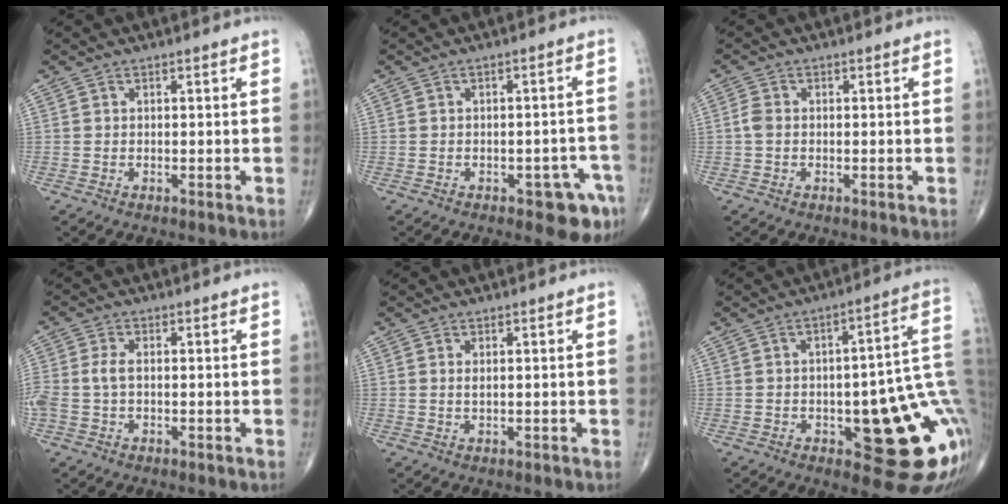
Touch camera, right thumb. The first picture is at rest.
{"total": 6.2, "force": [-3.3, 2.7, 4.6], "torque": [-0.033, 0.018, -0.036]}
{"total": 1.9, "force": [-0.2, 1.3, 1.4], "torque": [-0.029, 0.002, -0.008]}
{"total": 4.0, "force": [-0.2, 2.3, 3.3], "torque": [-0.096, 0.010, -0.004]}
{"total": 1.0, "force": [0.4, 0.3, 0.8], "torque": [-0.016, -0.002, 0.008]}
{"total": 19.8, "force": [-3.3, 6.9, 18.2], "torque": [-0.171, 0.023, -0.028]}